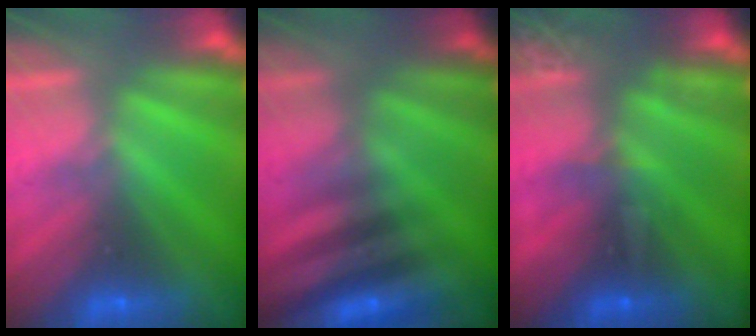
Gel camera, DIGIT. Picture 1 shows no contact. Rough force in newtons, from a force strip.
{"total": 3.0}
{"total": 3.0}